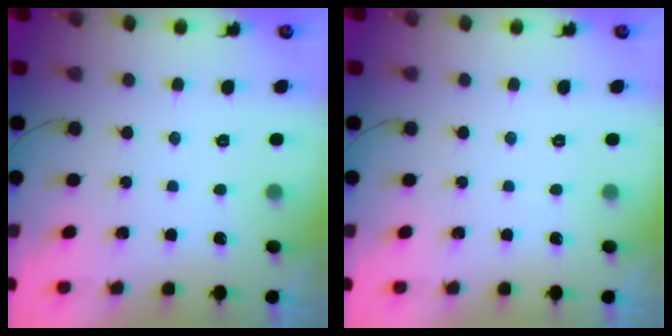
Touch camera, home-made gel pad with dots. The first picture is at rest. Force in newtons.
{"total": 0.0}